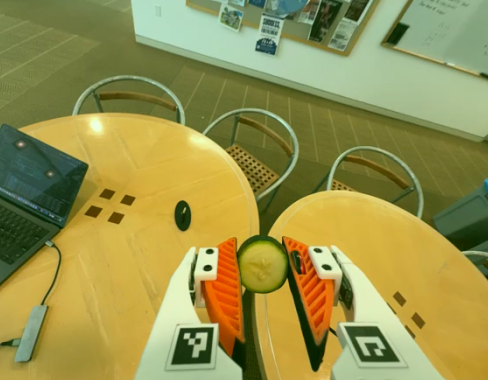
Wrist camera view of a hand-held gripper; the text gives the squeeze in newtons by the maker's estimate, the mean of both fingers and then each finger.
{"total": 9.4, "left": 9.4, "right": 9.5}